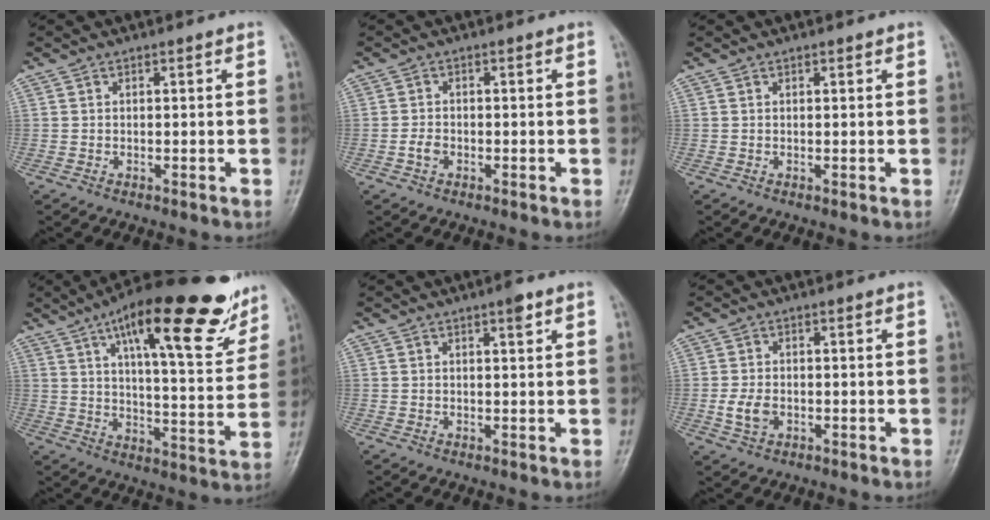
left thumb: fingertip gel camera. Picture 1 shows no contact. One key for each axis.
{"total": 2.0, "fx": -0.9, "fy": 1.4, "fz": 1.2, "tx": -0.021, "ty": 0.004, "tz": -0.019}
{"total": 0.6, "fx": 0.4, "fy": 0.3, "fz": 0.4, "tx": -0.006, "ty": -0.002, "tz": 0.005}
{"total": 24.7, "fx": 14.3, "fy": 7.3, "fz": 18.7, "tx": -0.240, "ty": -0.038, "tz": 0.212}
{"total": 2.1, "fx": 1.3, "fy": 0.5, "fz": 1.7, "tx": -0.021, "ty": -0.004, "tz": 0.017}
{"total": 3.8, "fx": -0.9, "fy": 2.6, "fz": 2.6, "tx": -0.051, "ty": -0.001, "tz": -0.016}